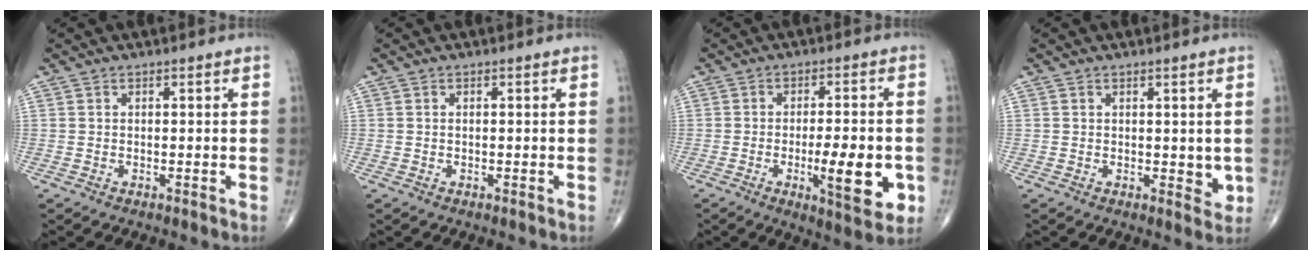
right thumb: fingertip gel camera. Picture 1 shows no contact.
{"total": 0.0}
{"total": 11.8, "force": [-3.0, 3.3, 11.0], "torque": [-0.153, -0.004, -0.040]}
{"total": 2.6, "force": [0.5, 1.6, 2.0], "torque": [-0.019, -0.009, 0.009]}